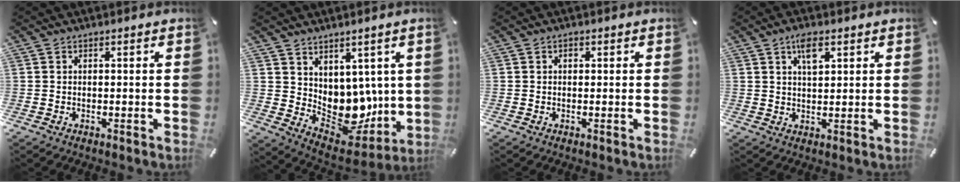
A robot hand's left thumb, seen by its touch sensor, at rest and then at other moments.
{"total": 9.6, "force": [2.4, 8.4, 4.1], "torque": [-0.048, -0.057, 0.067]}
{"total": 0.9, "force": [0.2, 0.7, 0.5], "torque": [-0.002, 0.000, 0.001]}
{"total": 5.2, "force": [2.7, 2.4, 3.7], "torque": [-0.065, -0.002, 0.045]}